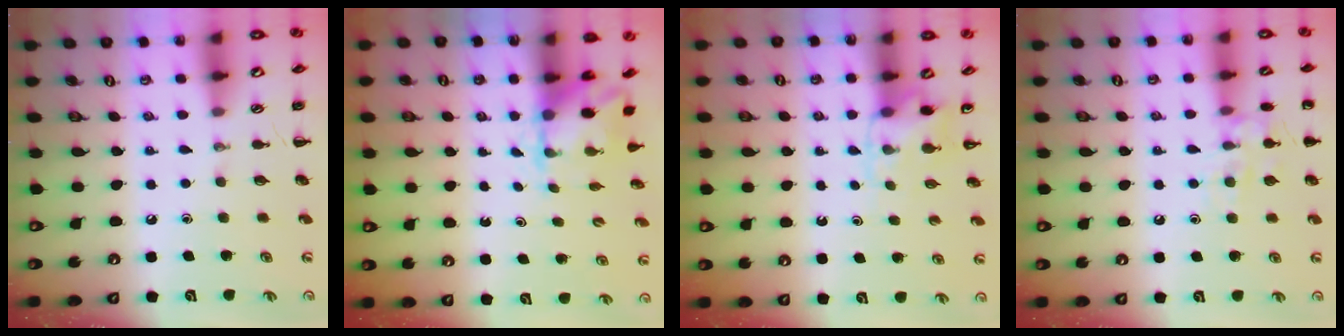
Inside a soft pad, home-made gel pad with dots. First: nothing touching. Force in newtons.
{"total": 2.1, "press": 2.0, "slide": 0.7}
{"total": 3.7, "press": 3.7, "slide": 0.7}
{"total": 9.5, "press": 9.5, "slide": 0.6}